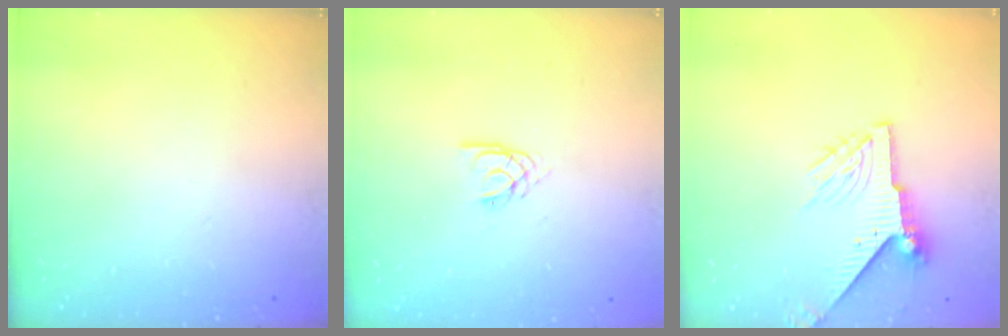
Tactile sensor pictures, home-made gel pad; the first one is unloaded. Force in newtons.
{"total": 2.2, "press": 2.2, "slide": 0.4}
{"total": 7.9, "press": 7.9, "slide": 0.8}